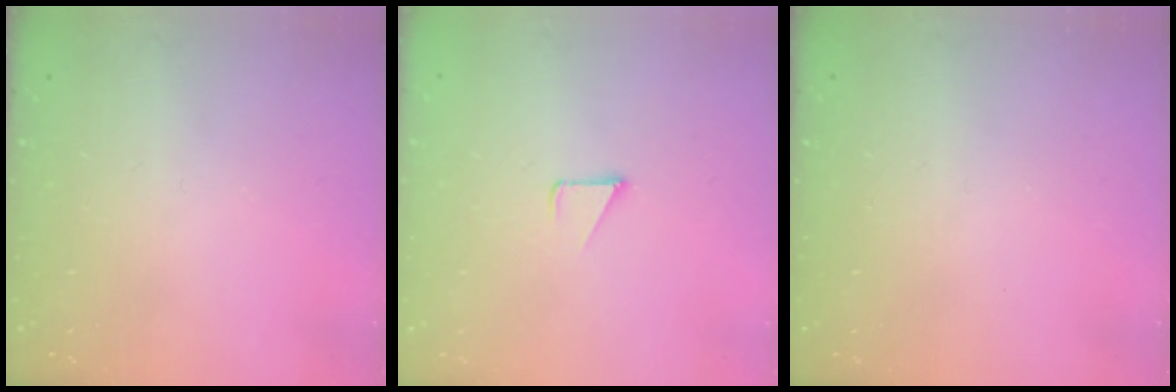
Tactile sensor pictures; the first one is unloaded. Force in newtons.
{"total": 1.5, "press": 1.5, "slide": 0.1}
{"total": 0.0}